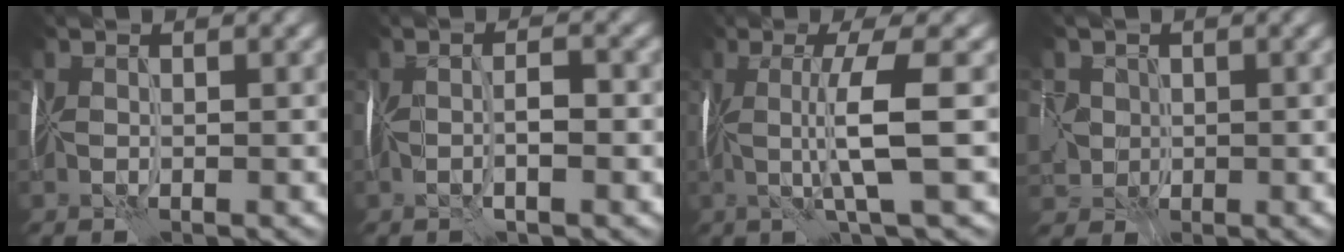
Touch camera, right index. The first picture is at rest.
{"total": 0.9, "force": [-0.5, 0.1, 0.7], "torque": [-0.026, 0.014, -0.002]}
{"total": 3.8, "force": [-0.1, 0.2, 3.8], "torque": [-0.087, 0.011, 0.009]}
{"total": 2.4, "force": [-0.2, 2.3, -0.7], "torque": [-0.005, 0.012, 0.012]}